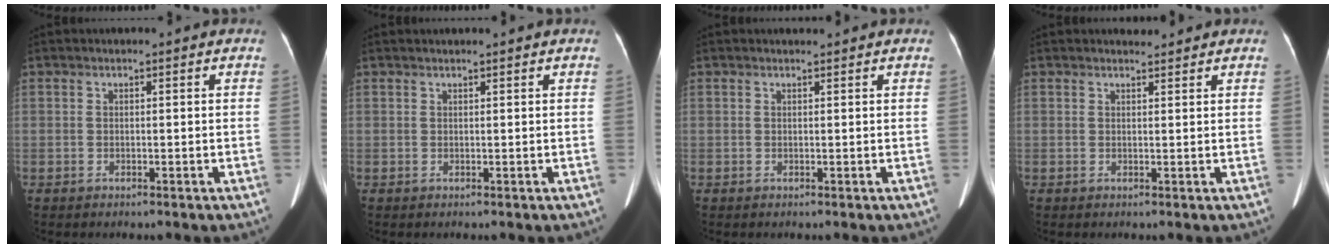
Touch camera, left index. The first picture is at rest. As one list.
[{"total": 1.5, "force": [1.4, -0.1, 0.6], "torque": [-0.008, 0.021, 0.025]}, {"total": 0.6, "force": [0.6, 0.0, 0.1], "torque": [-0.008, 0.002, 0.011]}, {"total": 1.4, "force": [1.4, 0.3, 0.1], "torque": [-0.008, 0.003, 0.025]}]